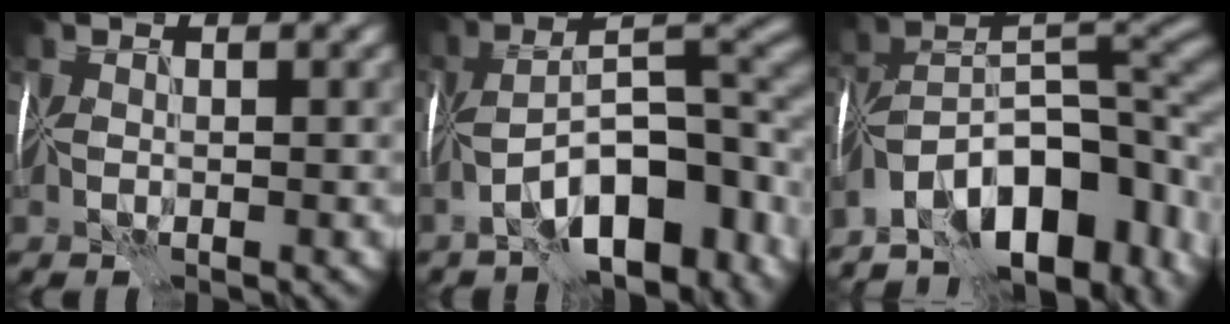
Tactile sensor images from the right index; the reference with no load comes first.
{"total": 14.0, "force": [-5.6, 5.8, 11.4], "torque": [-0.169, 0.019, -0.087]}
{"total": 16.0, "force": [-8.0, 7.9, 11.4], "torque": [-0.179, 0.016, -0.140]}